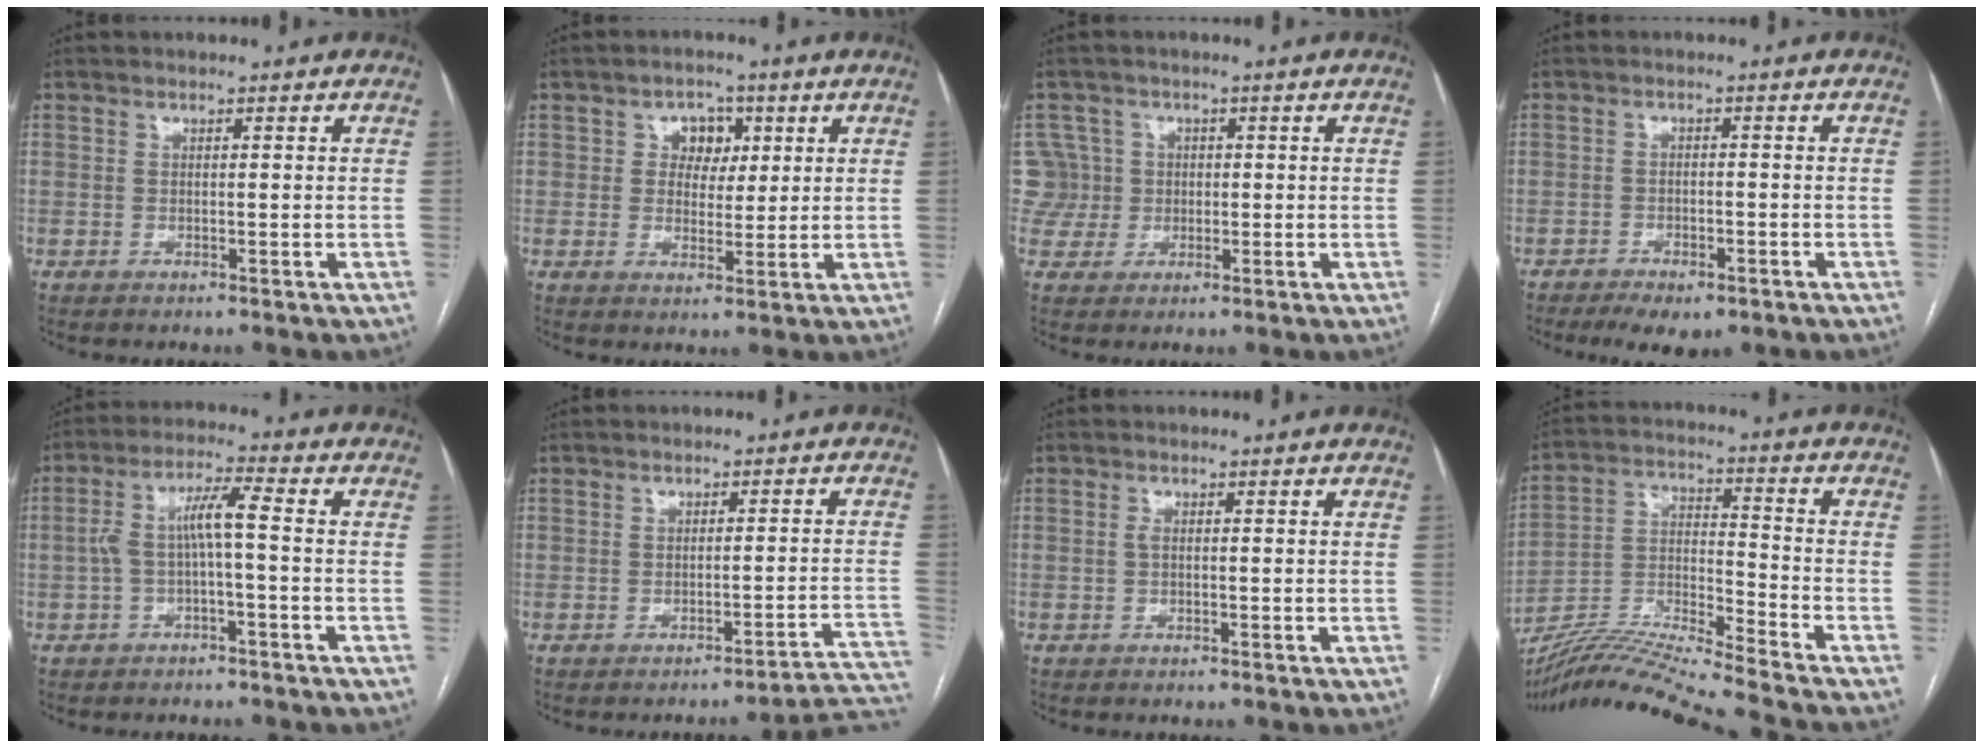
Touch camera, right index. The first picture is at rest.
{"total": 4.9, "force": [1.4, 3.9, 2.6], "torque": [-0.034, 0.014, 0.024]}
{"total": 6.2, "force": [0.4, 6.2, -0.4], "torque": [0.012, 0.034, 0.016]}
{"total": 7.1, "force": [-5.0, 3.3, 3.7], "torque": [-0.056, 0.001, -0.069]}
{"total": 6.3, "force": [-1.0, 0.8, 6.1], "torque": [-0.123, 0.033, -0.015]}
{"total": 7.2, "force": [-6.7, -0.1, 2.5], "torque": [-0.001, 0.023, -0.076]}
{"total": 0.7, "force": [-0.2, 0.3, 0.5], "torque": [-0.011, 0.003, -0.007]}
{"total": 17.0, "force": [-15.6, -1.8, 6.6], "torque": [-0.126, 0.001, -0.280]}